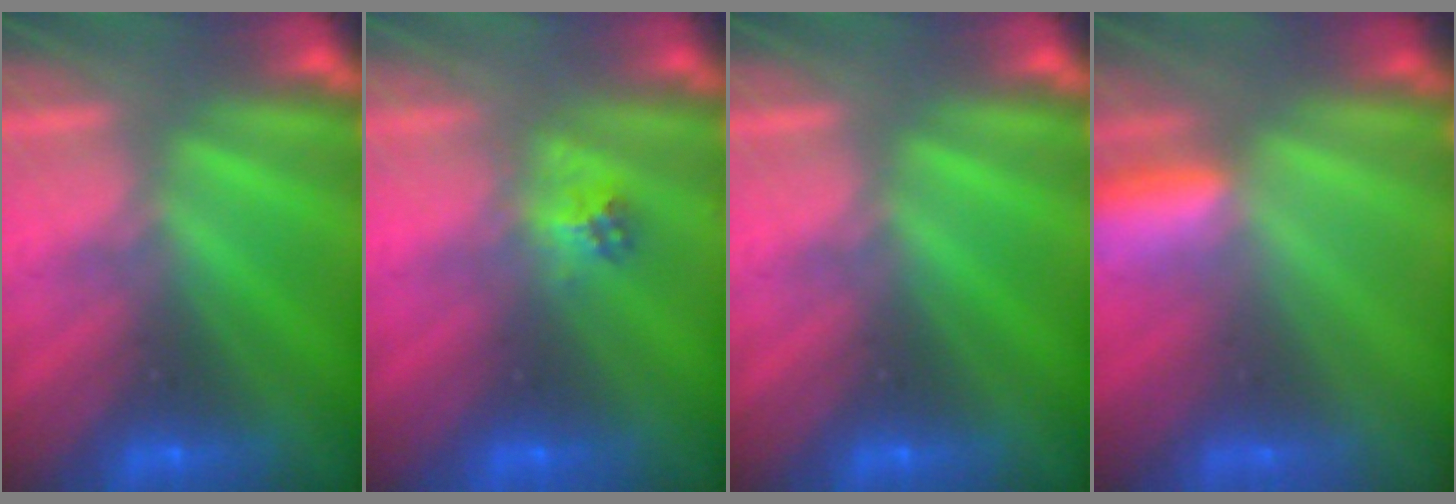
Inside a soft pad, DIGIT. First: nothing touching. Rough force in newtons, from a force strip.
{"total": 2.1}
{"total": 0.0}
{"total": 3.4}